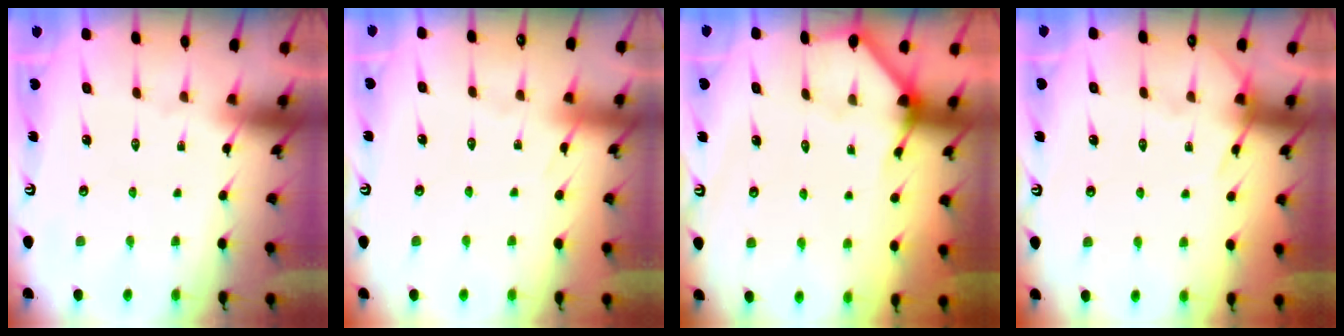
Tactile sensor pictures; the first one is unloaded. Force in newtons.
{"total": 4.5, "press": 4.5, "slide": 0.6}
{"total": 2.7, "press": 2.7, "slide": 0.1}
{"total": 5.8, "press": 5.8, "slide": 0.7}